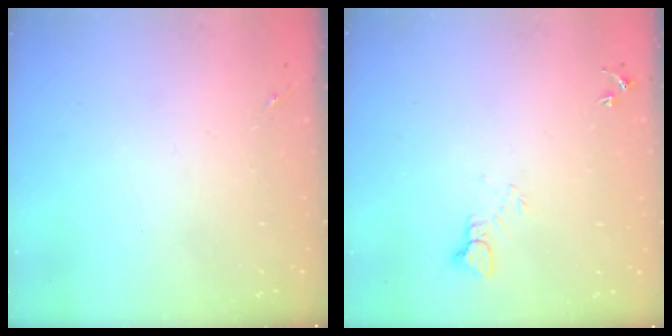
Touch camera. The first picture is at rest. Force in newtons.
{"total": 4.5, "press": 4.5, "slide": 0.3}